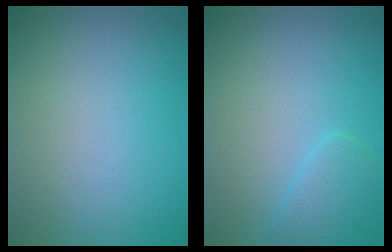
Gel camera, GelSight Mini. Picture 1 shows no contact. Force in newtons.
{"total": 1.6, "press": 1.6, "slide": 0.2}